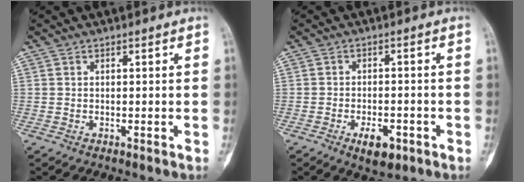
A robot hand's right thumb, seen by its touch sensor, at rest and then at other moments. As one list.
[{"total": 5.5, "force": [-2.7, 2.7, 4.0], "torque": [-0.056, 0.009, -0.035]}]